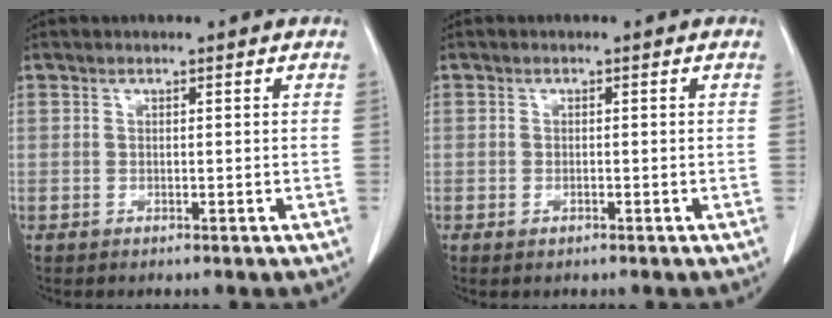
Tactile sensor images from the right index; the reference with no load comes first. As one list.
[{"total": 0.7, "force": [-0.4, 0.3, 0.5], "torque": [-0.011, -0.002, 0.000]}]